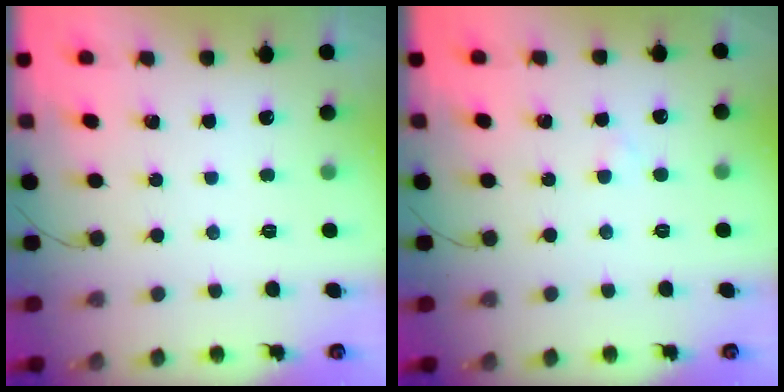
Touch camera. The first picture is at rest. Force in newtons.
{"total": 1.0, "press": 0.7, "slide": 0.6}